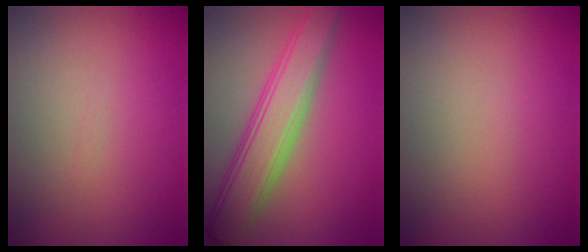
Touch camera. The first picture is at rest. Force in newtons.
{"total": 6.1, "press": 6.1, "slide": 0.4}
{"total": 0.0}